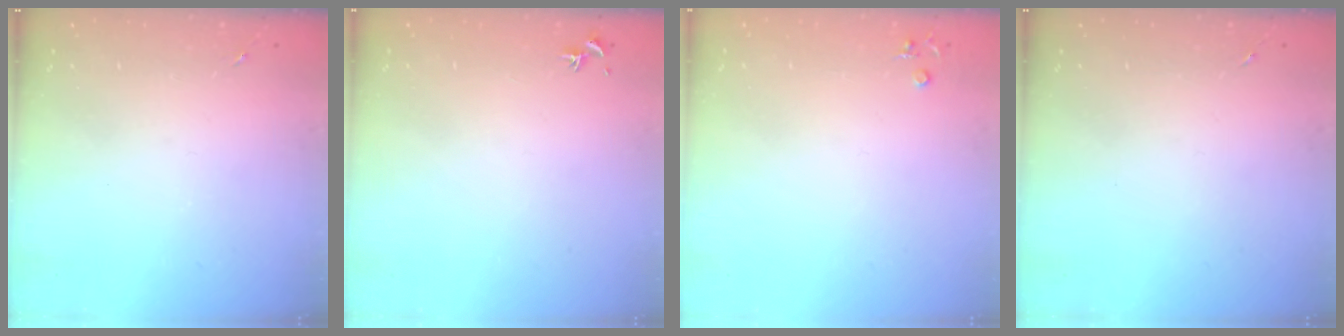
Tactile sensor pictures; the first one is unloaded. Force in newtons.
{"total": 0.7, "press": 0.5, "slide": 0.4}
{"total": 3.9, "press": 3.8, "slide": 0.6}
{"total": 0.0}